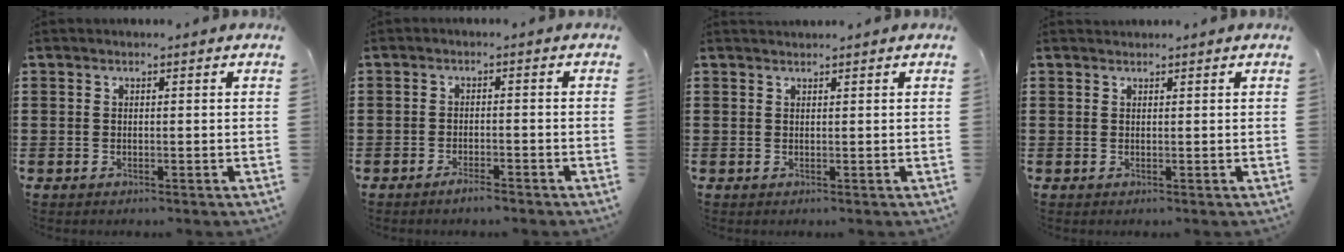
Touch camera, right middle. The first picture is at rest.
{"total": 1.8, "force": [-1.5, 0.2, 1.0], "torque": [-0.020, -0.004, -0.026]}
{"total": 0.8, "force": [0.8, 0.1, 0.0], "torque": [-0.001, -0.002, 0.016]}
{"total": 0.8, "force": [0.7, 0.2, -0.1], "torque": [0.001, 0.000, 0.014]}